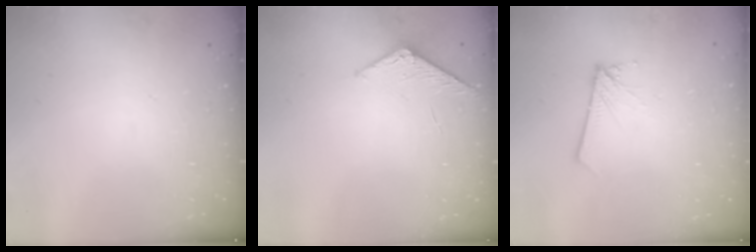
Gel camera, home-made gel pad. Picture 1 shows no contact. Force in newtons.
{"total": 5.6, "press": 5.6, "slide": 0.6}
{"total": 2.7, "press": 2.7, "slide": 0.2}